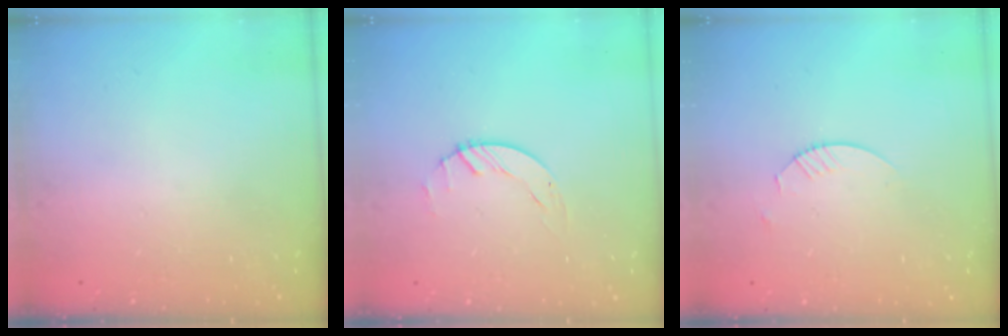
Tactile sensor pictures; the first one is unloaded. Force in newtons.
{"total": 0.8, "press": 0.8, "slide": 0.2}
{"total": 1.8, "press": 1.8, "slide": 0.2}